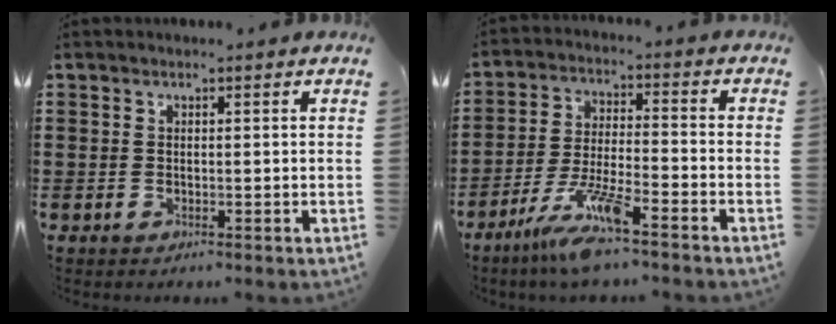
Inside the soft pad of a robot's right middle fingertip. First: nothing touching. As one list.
[{"total": 8.9, "force": [-6.5, 0.6, 6.1], "torque": [-0.126, -0.011, -0.123]}]